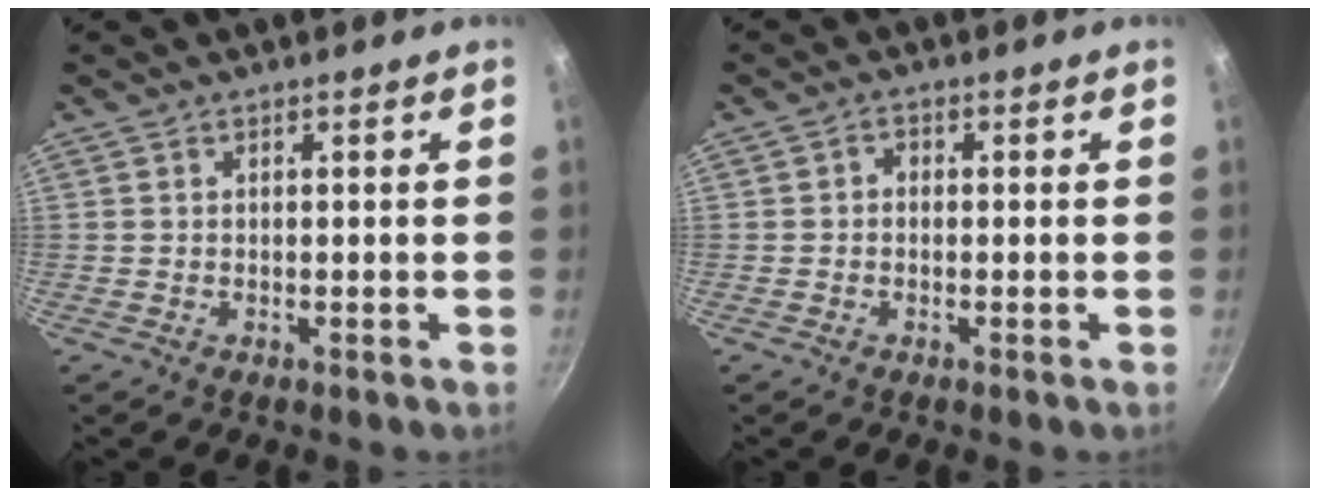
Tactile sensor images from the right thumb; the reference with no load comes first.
{"total": 1.6, "force": [-0.3, 1.3, 0.8], "torque": [-0.012, 0.007, -0.007]}